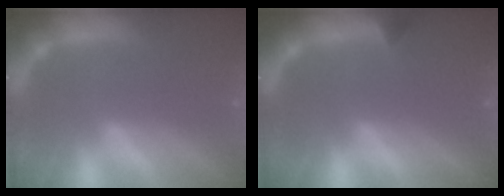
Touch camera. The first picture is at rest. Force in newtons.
{"total": 0.9}